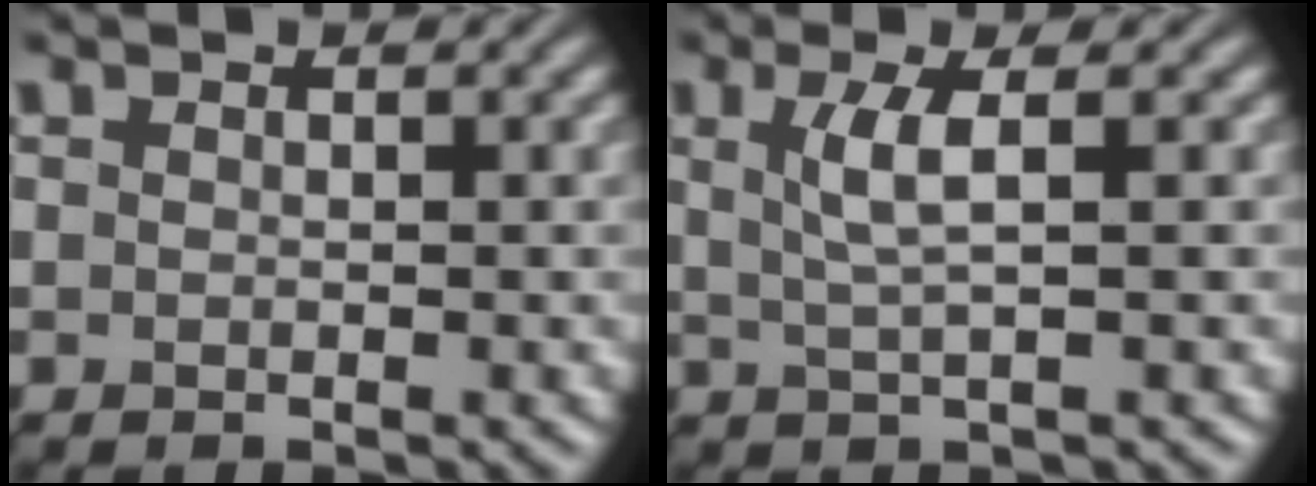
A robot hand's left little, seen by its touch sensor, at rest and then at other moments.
{"total": 3.0, "force": [0.7, 0.6, 2.8], "torque": [-0.058, -0.001, 0.016]}